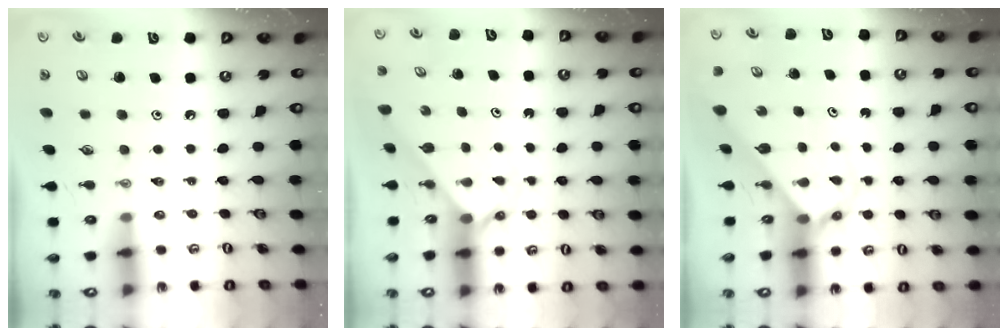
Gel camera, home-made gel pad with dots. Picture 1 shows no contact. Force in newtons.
{"total": 2.3, "press": 2.3, "slide": 0.2}
{"total": 2.9, "press": 2.9, "slide": 0.2}